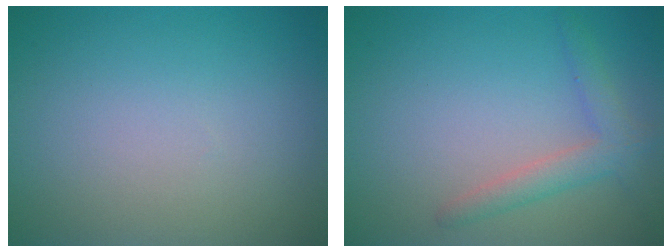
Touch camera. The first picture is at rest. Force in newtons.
{"total": 2.6, "press": 2.6, "slide": 0.0}